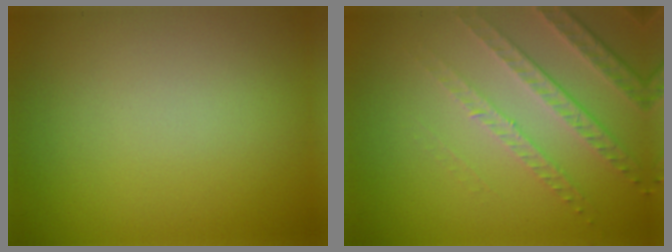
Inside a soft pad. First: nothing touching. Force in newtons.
{"total": 4.8, "press": 3.4, "slide": 3.3}